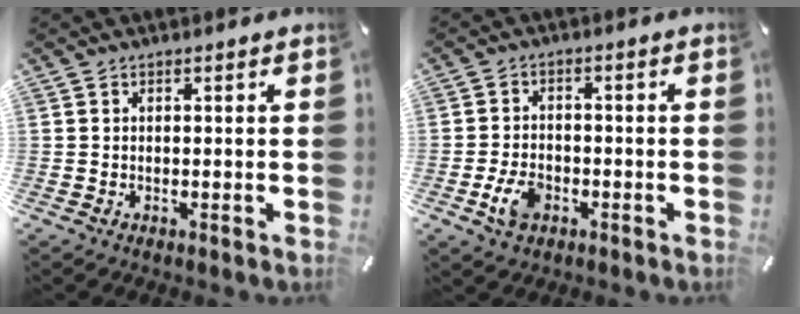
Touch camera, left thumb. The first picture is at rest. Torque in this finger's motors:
{"motor_torque": [0.92, 1.23, 0.63, 0.56, 0.04]}